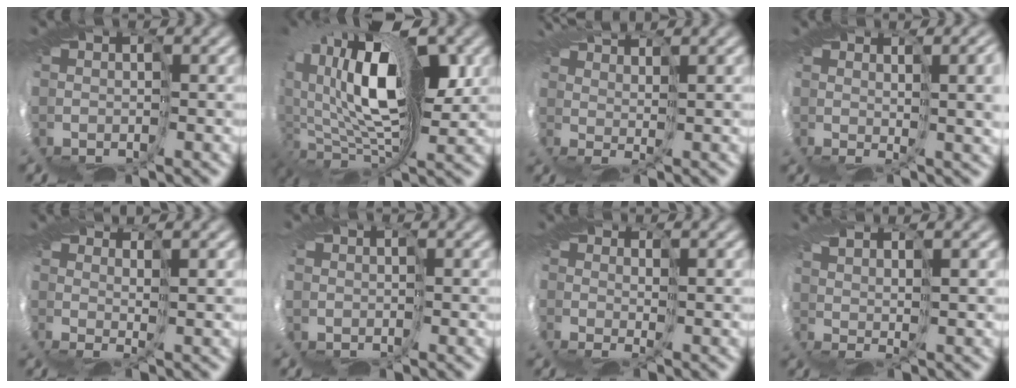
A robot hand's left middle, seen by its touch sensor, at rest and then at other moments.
{"total": 15.0, "force": [3.7, 7.7, 12.3], "torque": [-0.230, -0.006, 0.080]}
{"total": 2.8, "force": [2.5, -1.0, 0.8], "torque": [-0.025, 0.006, 0.040]}
{"total": 6.8, "force": [1.9, 2.4, 6.1], "torque": [-0.078, 0.012, 0.037]}
{"total": 1.6, "force": [1.2, -0.9, 0.7], "torque": [-0.010, 0.002, 0.021]}
{"total": 1.5, "force": [-0.2, 1.4, 0.2], "torque": [-0.013, -0.011, 0.002]}
{"total": 1.3, "force": [0.4, 0.5, 1.1], "torque": [-0.029, 0.001, 0.004]}
{"total": 2.3, "force": [1.9, -1.0, 0.7], "torque": [-0.021, 0.001, 0.035]}